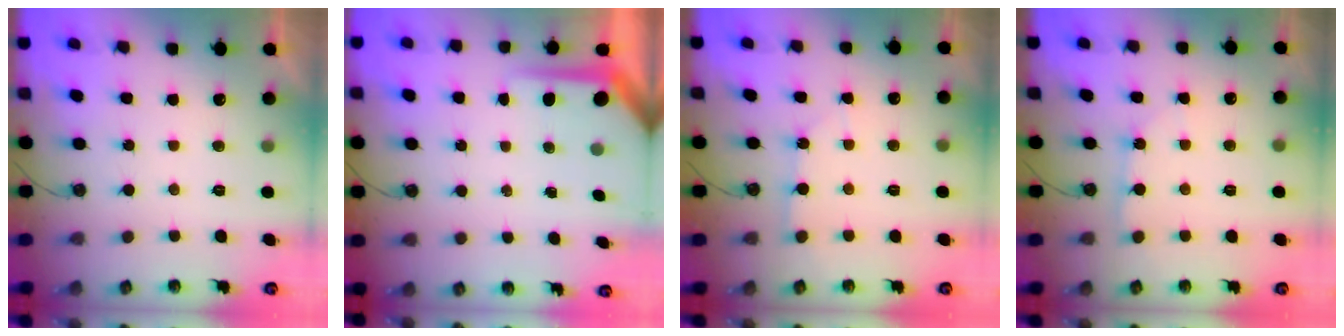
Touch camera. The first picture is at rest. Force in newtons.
{"total": 5.6, "press": 5.6, "slide": 0.4}
{"total": 3.2, "press": 3.2, "slide": 0.4}
{"total": 4.1, "press": 4.1, "slide": 0.5}